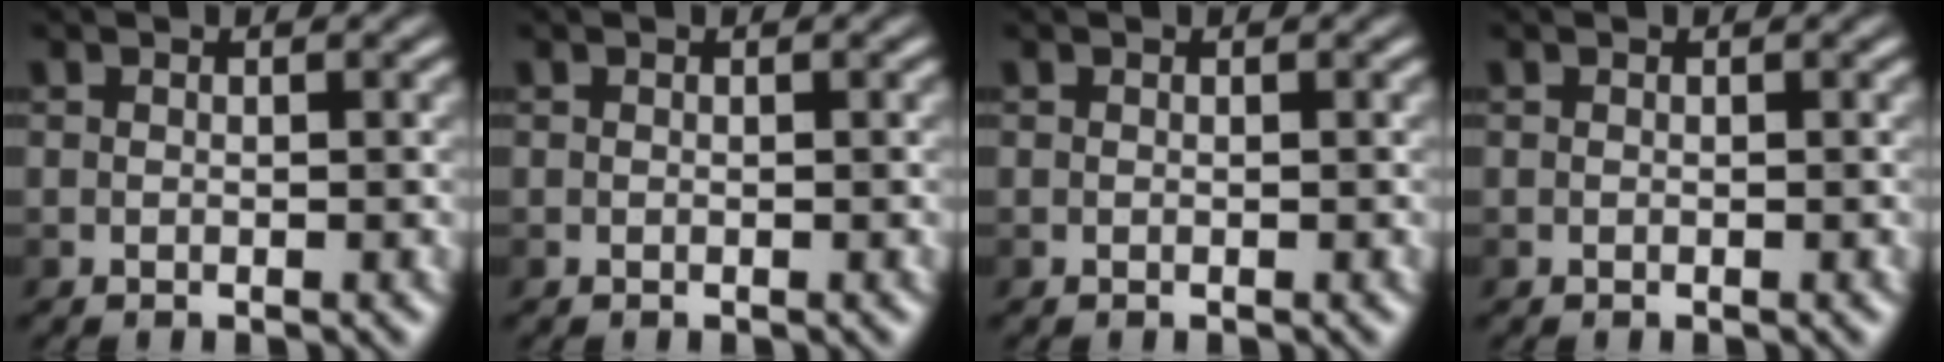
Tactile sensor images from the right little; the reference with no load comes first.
{"total": 0.0}
{"total": 0.0}
{"total": 0.0}